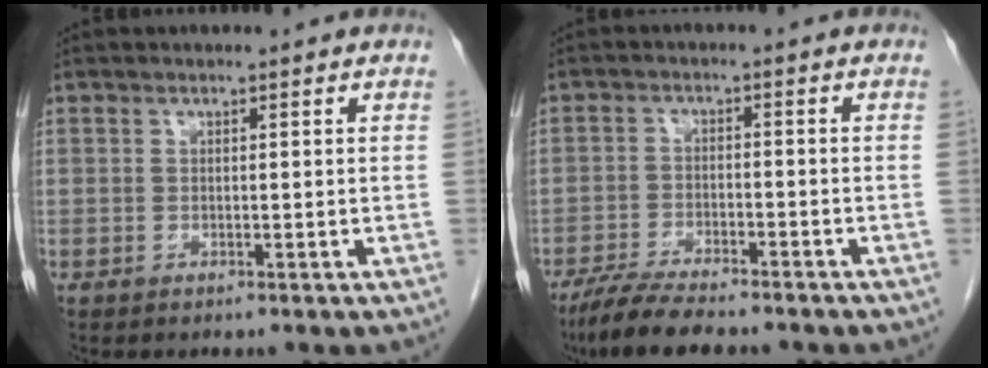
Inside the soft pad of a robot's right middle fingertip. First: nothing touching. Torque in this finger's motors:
{"motor_torque": [1.03, -1.11, 0.10, 0.09]}